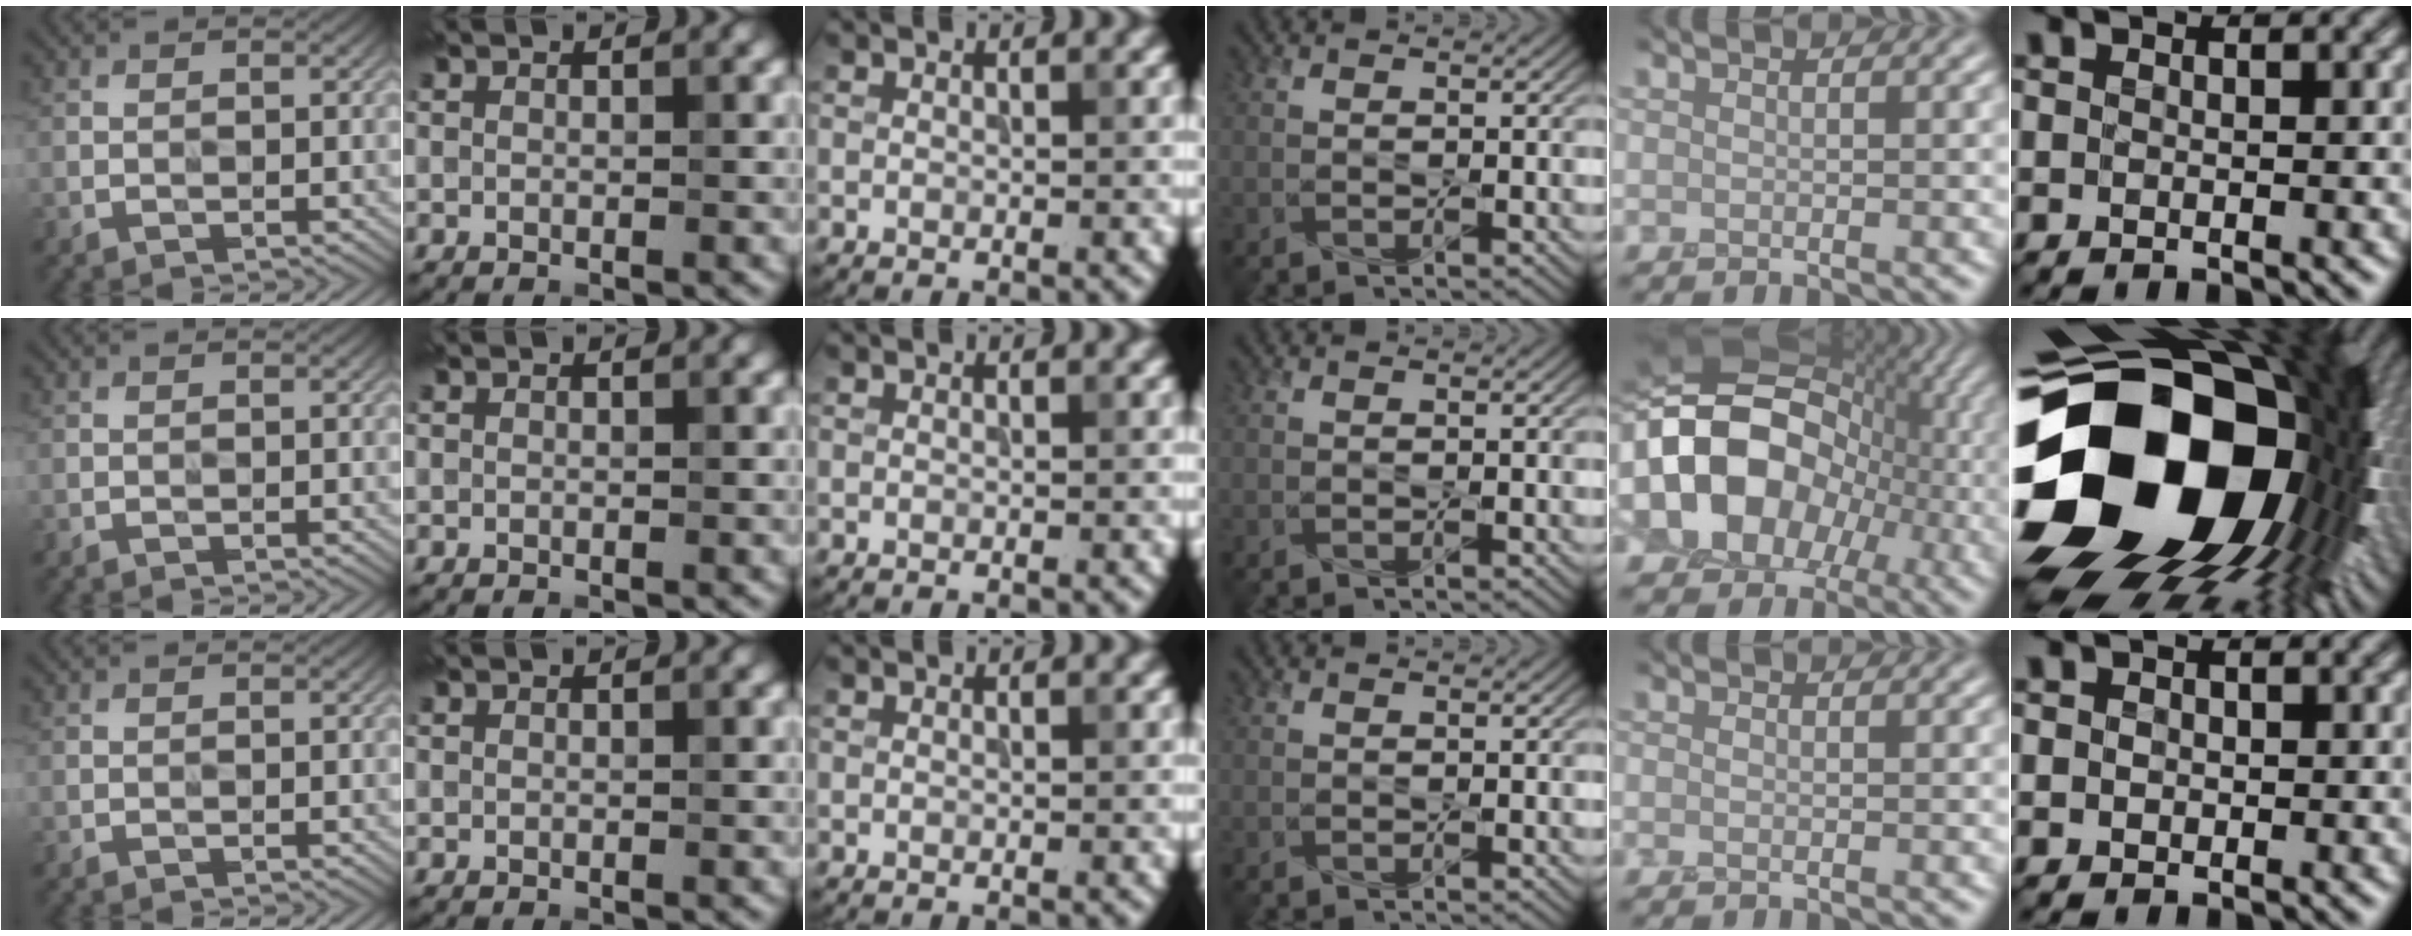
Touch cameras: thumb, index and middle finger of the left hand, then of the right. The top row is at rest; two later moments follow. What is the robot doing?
{"motion": "press", "object": "button"}